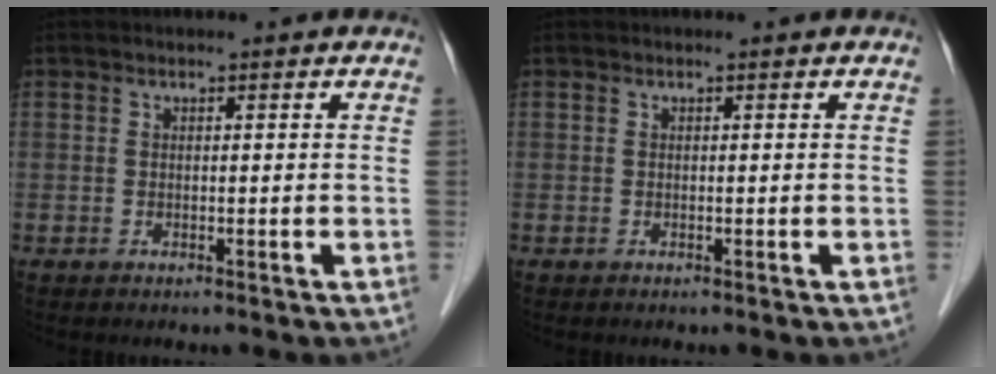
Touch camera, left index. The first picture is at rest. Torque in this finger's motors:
{"motor_torque": [0.04, -0.04, 0.04, 0.01]}